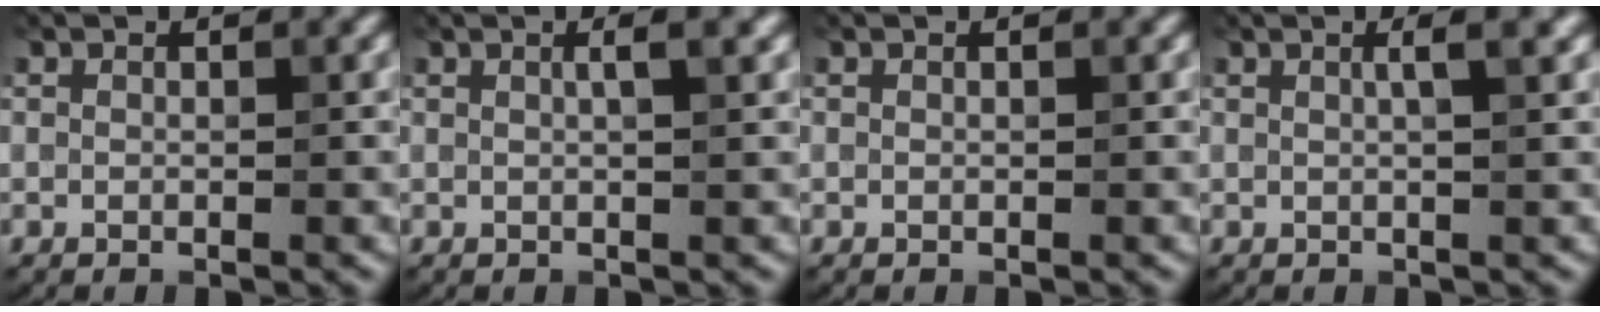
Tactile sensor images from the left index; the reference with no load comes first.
{"total": 2.2, "force": [0.7, 0.8, 2.0], "torque": [-0.022, 0.006, -0.003]}
{"total": 0.0}
{"total": 2.4, "force": [0.7, 0.8, 2.1], "torque": [-0.025, 0.009, -0.003]}